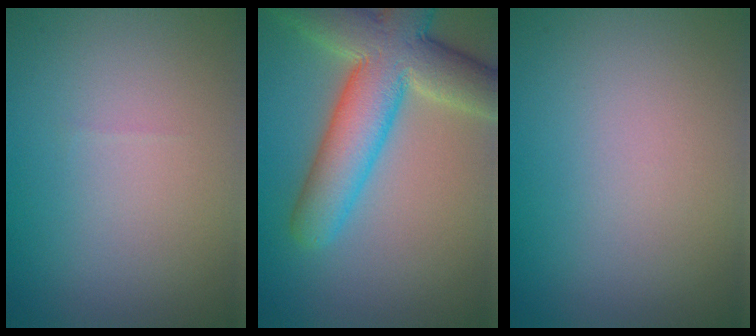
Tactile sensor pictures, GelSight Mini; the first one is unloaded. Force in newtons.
{"total": 9.6, "press": 9.6, "slide": 0.7}
{"total": 0.0}